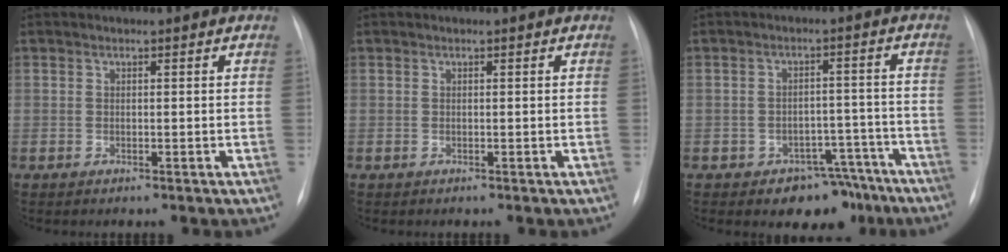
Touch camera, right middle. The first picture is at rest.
{"total": 0.0}
{"total": 7.0, "force": [-5.1, 4.2, 2.3], "torque": [-0.003, 0.029, -0.066]}